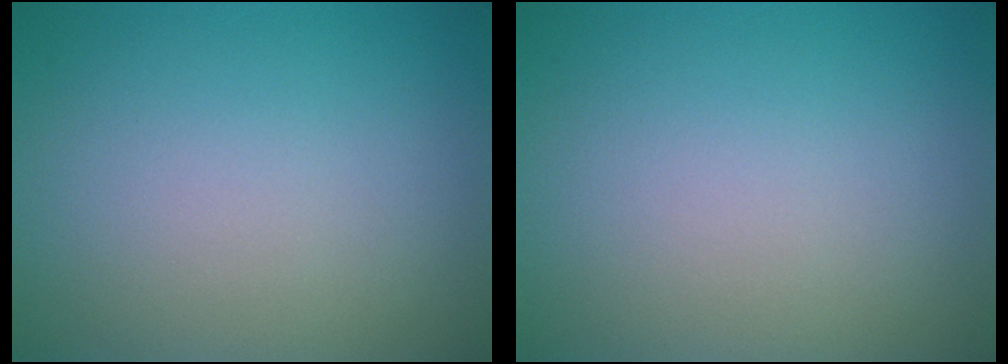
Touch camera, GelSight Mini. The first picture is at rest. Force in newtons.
{"total": 0.0}